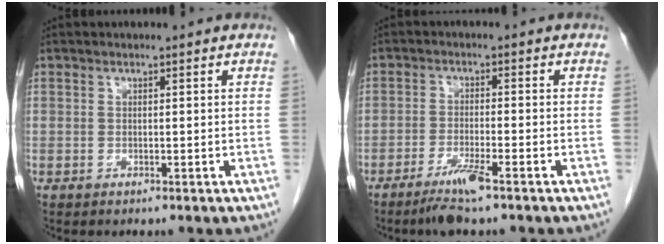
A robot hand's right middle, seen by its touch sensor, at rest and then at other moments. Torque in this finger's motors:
{"motor_torque": [0.06, -0.04, 0.05, 0.03]}